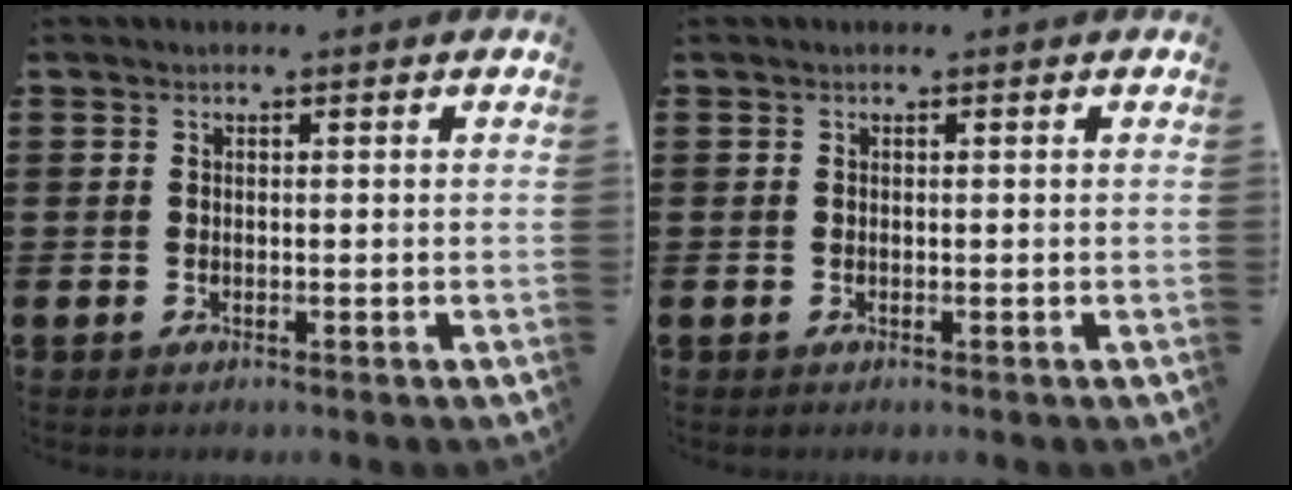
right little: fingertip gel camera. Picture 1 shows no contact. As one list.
[{"total": 0.0}]